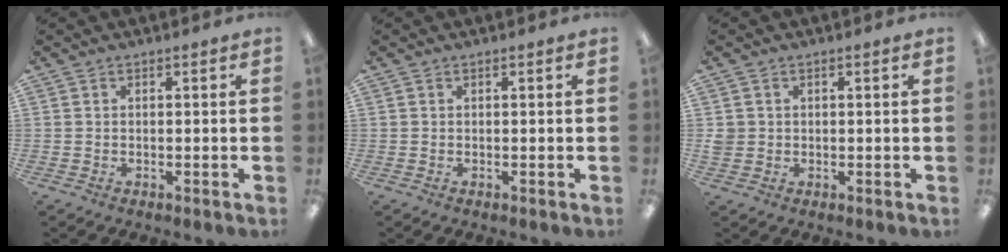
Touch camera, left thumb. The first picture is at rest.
{"total": 0.0}
{"total": 2.1, "force": [0.2, 2.0, 0.5], "torque": [-0.011, 0.004, 0.002]}